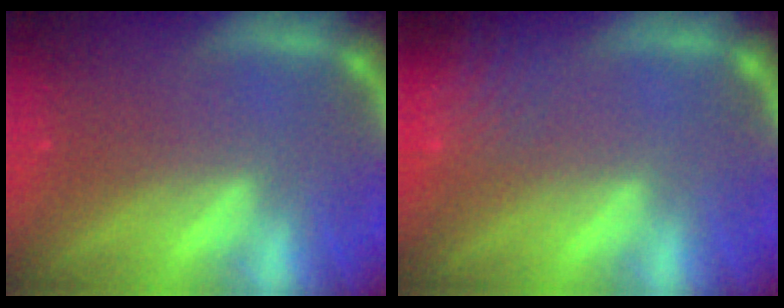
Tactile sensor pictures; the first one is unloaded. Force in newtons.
{"total": 9.5}